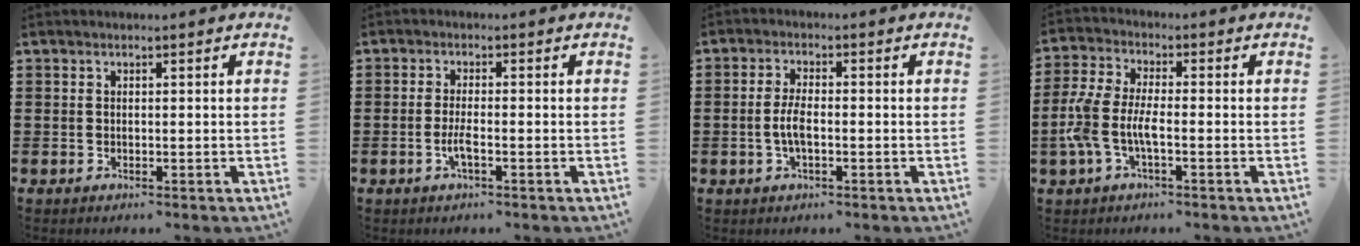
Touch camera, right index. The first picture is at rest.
{"total": 2.7, "force": [-1.0, 0.5, 2.5], "torque": [-0.051, -0.003, -0.020]}
{"total": 4.0, "force": [-0.7, 1.5, 3.6], "torque": [-0.082, 0.001, -0.019]}
{"total": 5.9, "force": [-1.9, 2.3, 5.1], "torque": [-0.138, -0.011, -0.047]}